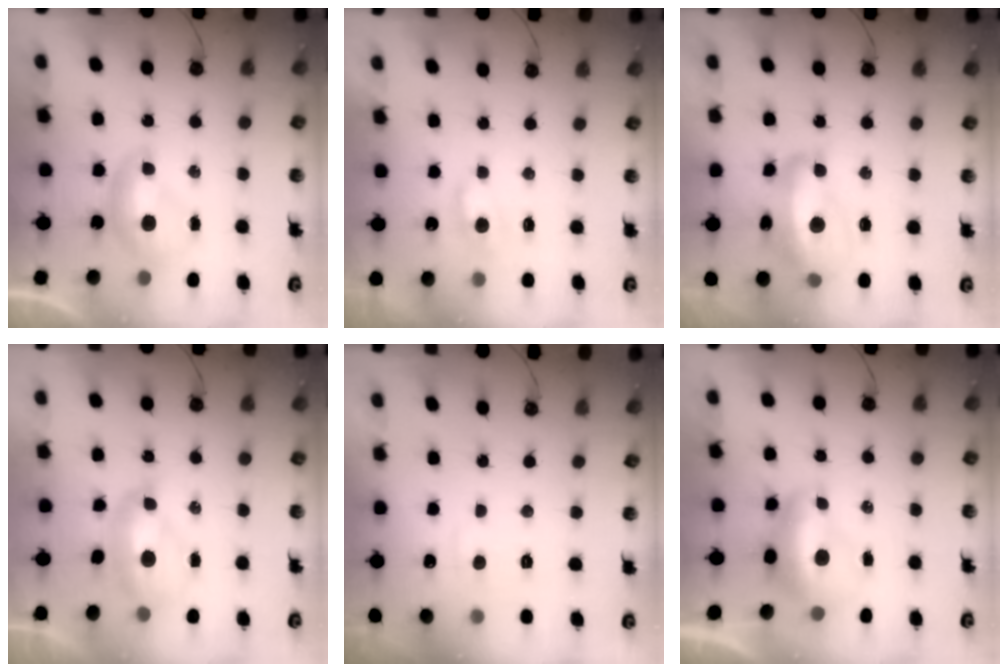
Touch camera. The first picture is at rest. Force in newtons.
{"total": 1.4, "press": 1.2, "slide": 0.5}
{"total": 8.5, "press": 8.4, "slide": 1.3}
{"total": 2.6, "press": 2.5, "slide": 0.6}
{"total": 1.4, "press": 1.3, "slide": 0.6}
{"total": 2.3, "press": 2.2, "slide": 0.6}